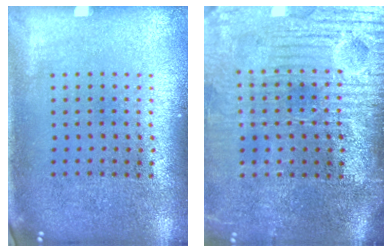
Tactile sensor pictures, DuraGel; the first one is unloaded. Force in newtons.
{"total": 4.6, "press": 4.1, "slide": 2.1}